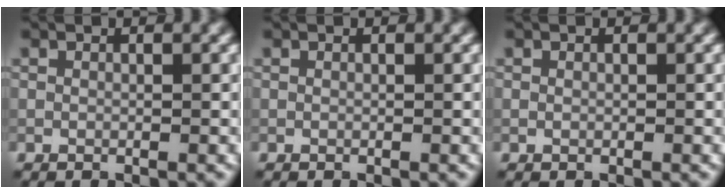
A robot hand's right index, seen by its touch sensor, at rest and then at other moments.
{"total": 0.0}
{"total": 0.0}